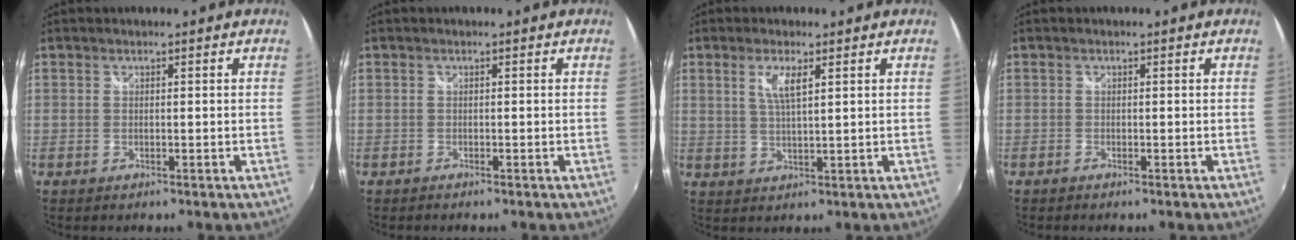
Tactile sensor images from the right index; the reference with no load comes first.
{"total": 0.6, "force": [-0.5, 0.1, 0.2], "torque": [-0.006, -0.003, -0.011]}
{"total": 4.4, "force": [1.9, 0.8, 3.9], "torque": [-0.076, -0.003, 0.037]}
{"total": 0.6, "force": [-0.5, 0.2, 0.1], "torque": [-0.004, -0.003, -0.013]}